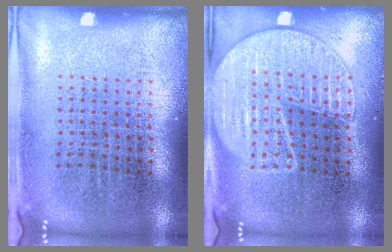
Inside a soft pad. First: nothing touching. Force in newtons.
{"total": 1.9, "press": 1.9, "slide": 0.2}